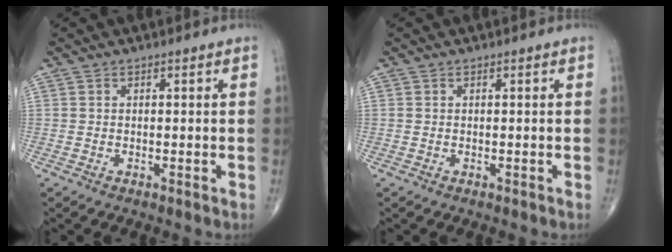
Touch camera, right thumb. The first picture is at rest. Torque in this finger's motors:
{"motor_torque": [0.19, -0.02, -0.09, -0.15, 0.01]}